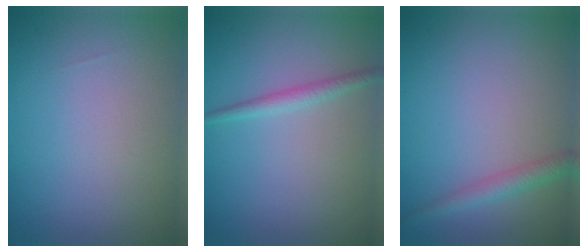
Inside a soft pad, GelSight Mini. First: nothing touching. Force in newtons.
{"total": 1.4, "press": 1.4, "slide": 0.1}
{"total": 2.0, "press": 2.0, "slide": 0.1}